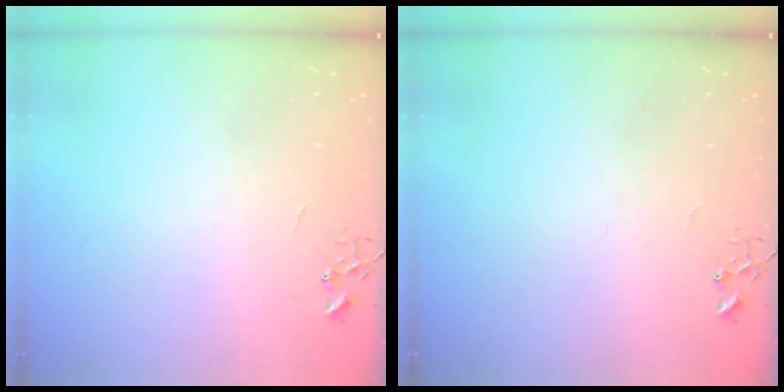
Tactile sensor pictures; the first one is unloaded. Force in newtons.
{"total": 0.0}